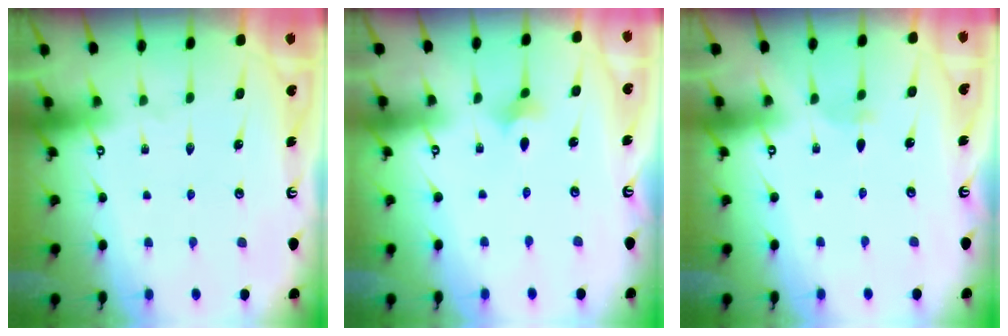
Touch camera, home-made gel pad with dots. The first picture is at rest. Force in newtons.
{"total": 2.0, "press": 2.0, "slide": 0.4}
{"total": 1.4, "press": 1.4, "slide": 0.3}